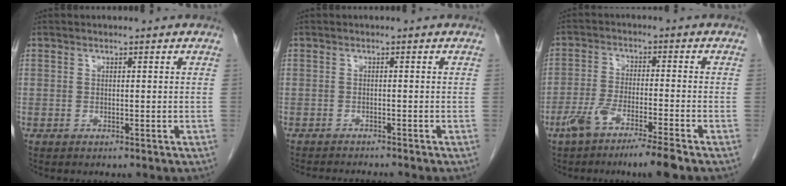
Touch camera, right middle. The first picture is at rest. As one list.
[{"total": 4.4, "force": [-4.2, -0.1, 1.3], "torque": [-0.012, -0.011, -0.062]}, {"total": 8.0, "force": [-5.5, 0.1, 5.8], "torque": [-0.112, -0.013, -0.101]}]